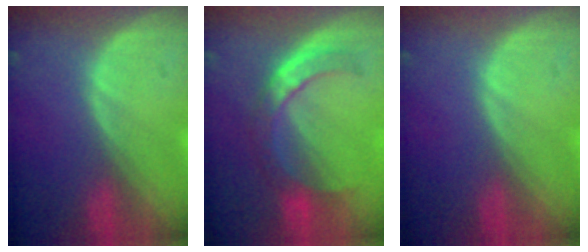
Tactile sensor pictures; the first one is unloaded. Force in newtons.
{"total": 6.8, "press": 6.6, "slide": 1.9}
{"total": 0.0}